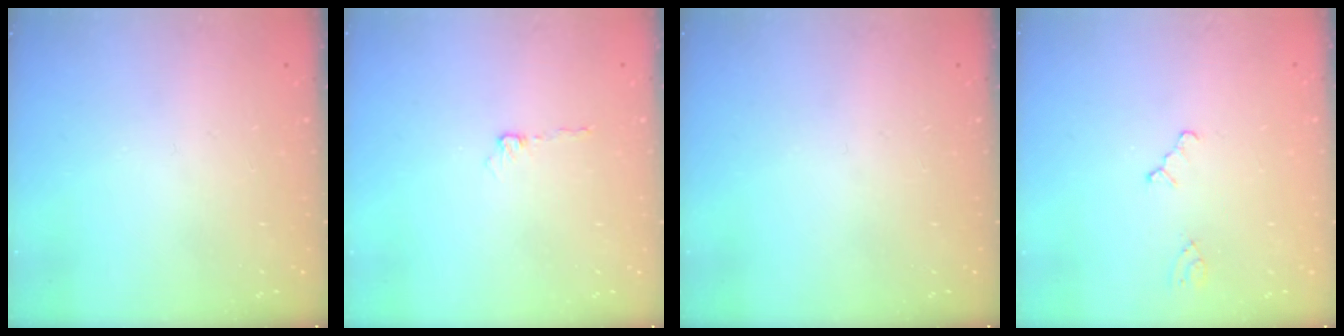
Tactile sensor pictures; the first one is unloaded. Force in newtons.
{"total": 4.4, "press": 4.4, "slide": 0.5}
{"total": 0.0}
{"total": 0.7, "press": 0.7, "slide": 0.2}